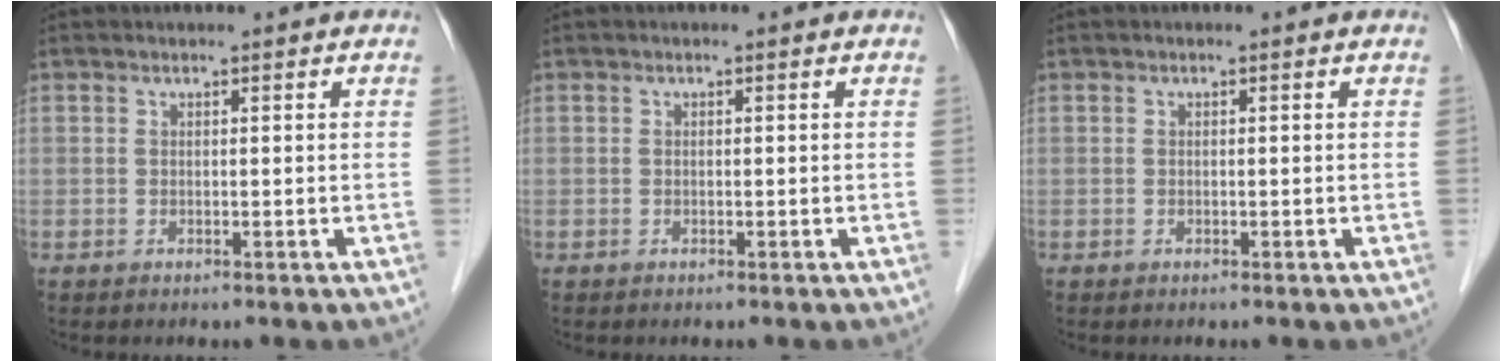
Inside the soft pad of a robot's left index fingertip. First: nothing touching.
{"total": 0.0}
{"total": 0.0}